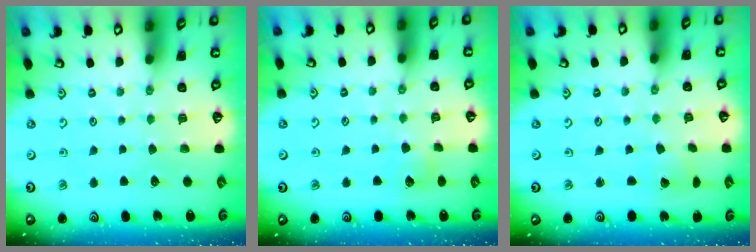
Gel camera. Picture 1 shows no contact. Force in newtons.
{"total": 4.6, "press": 4.5, "slide": 0.6}
{"total": 2.3, "press": 2.3, "slide": 0.2}